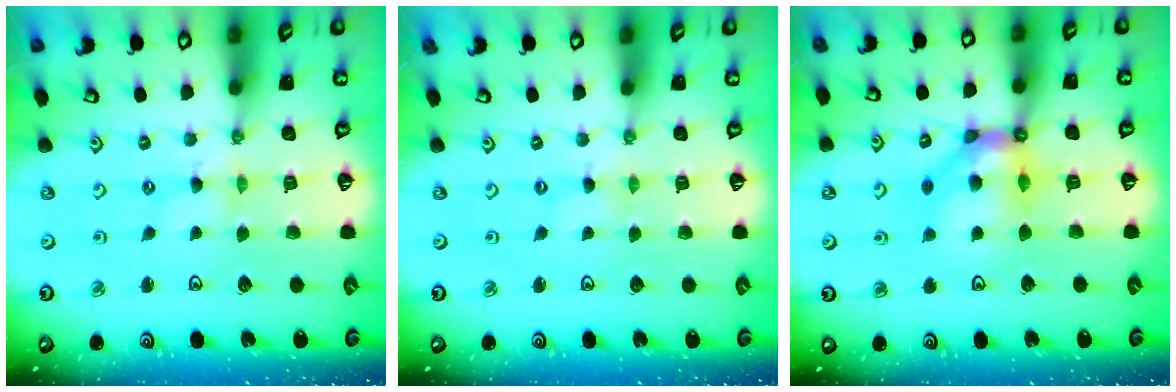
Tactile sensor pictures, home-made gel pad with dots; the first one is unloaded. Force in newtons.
{"total": 0.0}
{"total": 11.1, "press": 10.9, "slide": 1.5}